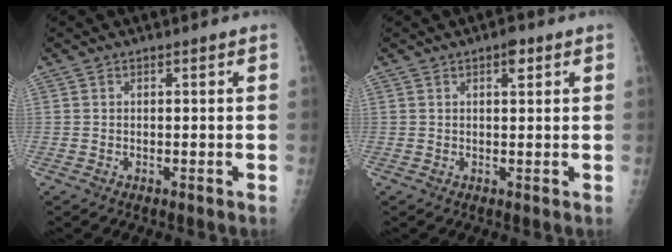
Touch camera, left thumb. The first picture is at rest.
{"total": 2.4, "force": [1.3, 1.0, 1.8], "torque": [-0.018, -0.003, 0.017]}